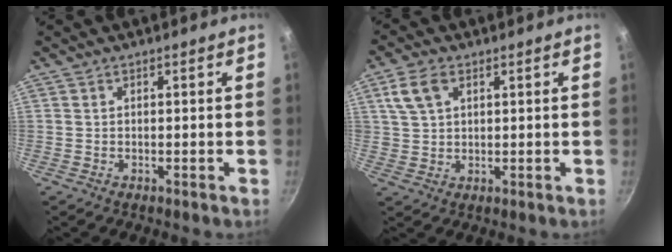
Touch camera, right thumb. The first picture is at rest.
{"total": 6.2, "force": [2.7, 4.0, 3.9], "torque": [-0.068, 0.003, 0.053]}